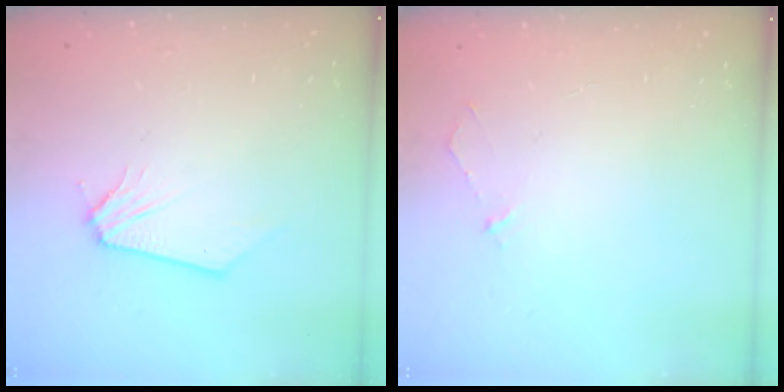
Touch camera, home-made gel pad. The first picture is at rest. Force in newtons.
{"total": 3.0, "press": 3.0, "slide": 0.3}